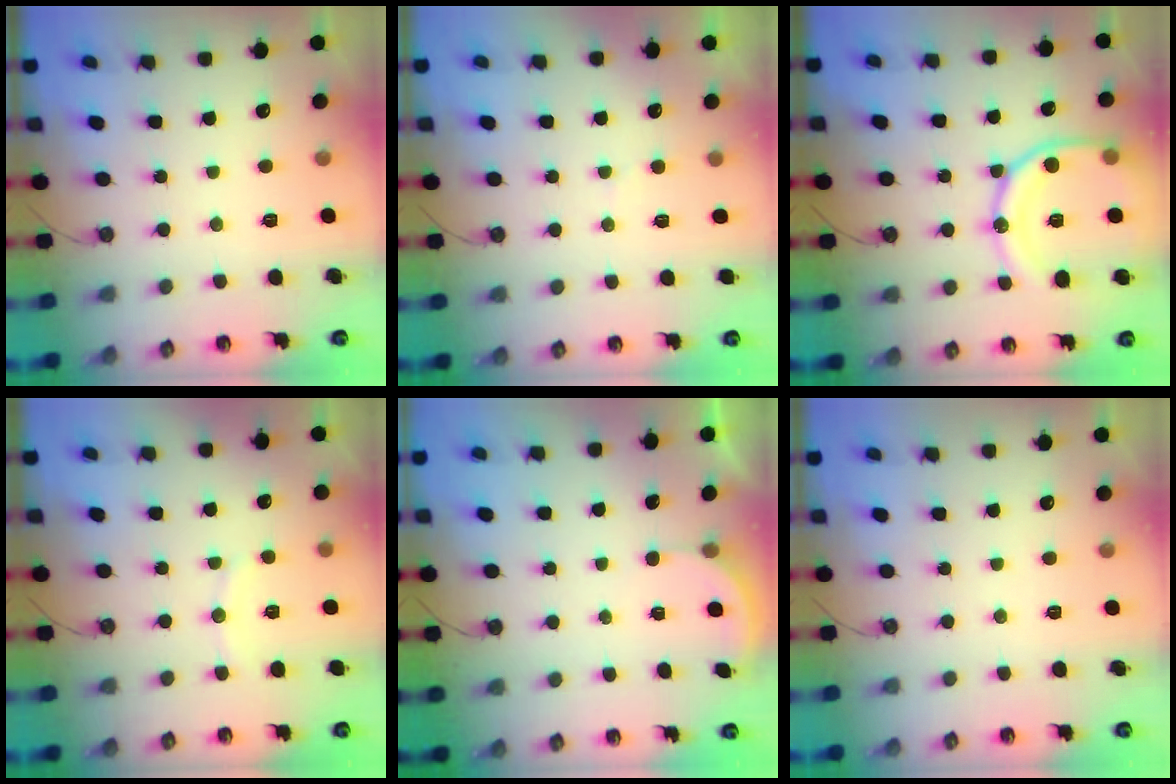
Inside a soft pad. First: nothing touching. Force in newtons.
{"total": 4.5, "press": 4.5, "slide": 0.4}
{"total": 18.2, "press": 18.1, "slide": 1.8}
{"total": 6.1, "press": 6.1, "slide": 0.3}
{"total": 1.4, "press": 1.3, "slide": 0.5}
{"total": 0.0}